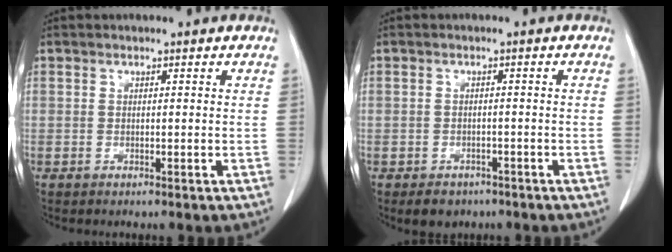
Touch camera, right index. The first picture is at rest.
{"total": 3.6, "force": [-2.5, 2.4, 0.8], "torque": [-0.011, 0.005, -0.029]}